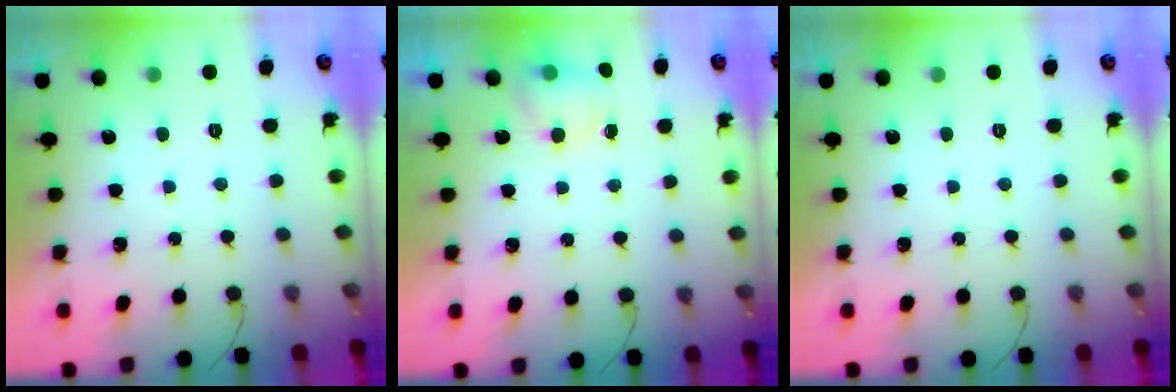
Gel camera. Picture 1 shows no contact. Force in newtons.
{"total": 4.7, "press": 4.6, "slide": 1.0}
{"total": 0.0}